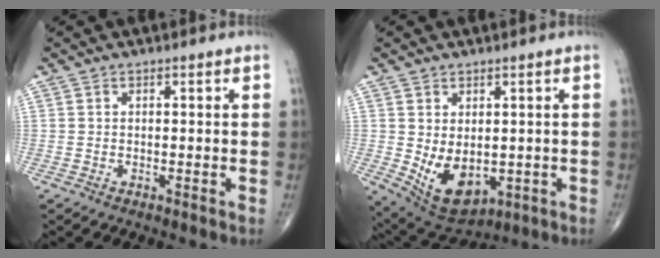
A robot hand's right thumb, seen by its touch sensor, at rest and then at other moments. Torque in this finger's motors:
{"motor_torque": [0.03, 0.70, 0.66, 0.45, 0.08]}